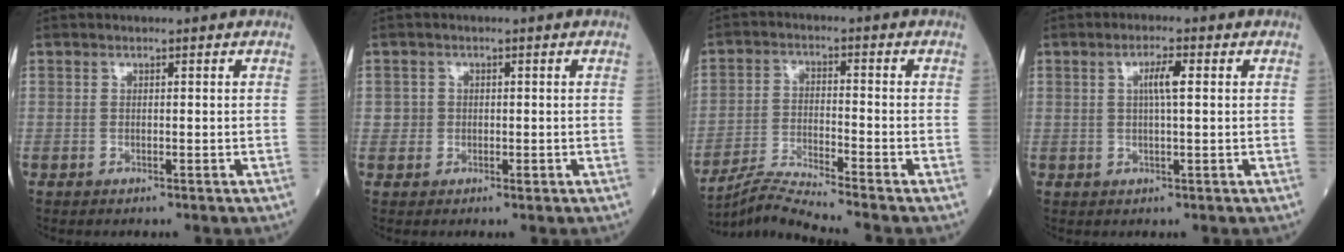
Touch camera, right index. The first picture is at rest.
{"total": 1.6, "force": [0.1, 1.6, 0.1], "torque": [0.001, 0.005, 0.003]}
{"total": 7.2, "force": [-6.6, -2.5, 1.5], "torque": [-0.036, -0.019, -0.127]}
{"total": 3.2, "force": [0.7, 0.2, 3.1], "torque": [-0.058, 0.004, 0.012]}